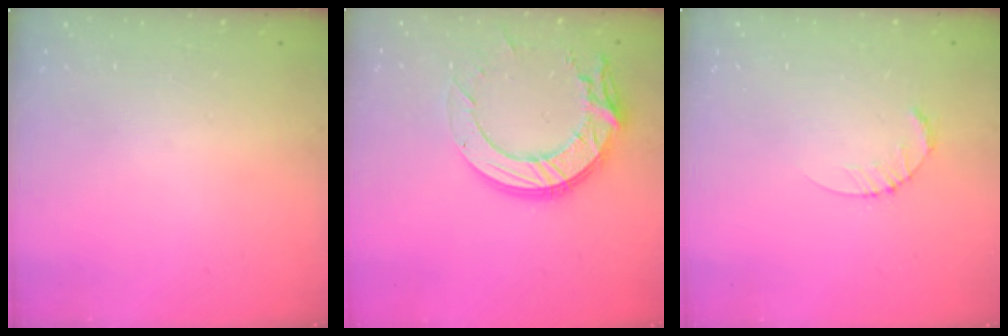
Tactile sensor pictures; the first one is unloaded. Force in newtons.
{"total": 14.7, "press": 14.6, "slide": 1.4}
{"total": 2.6, "press": 2.6, "slide": 0.4}